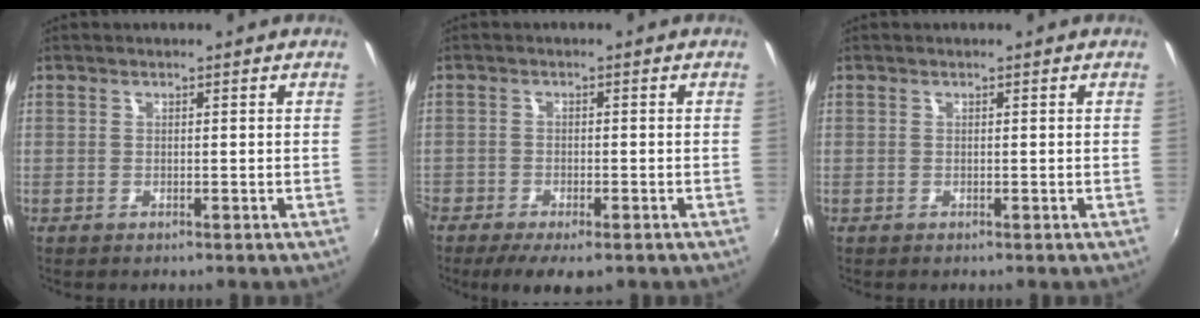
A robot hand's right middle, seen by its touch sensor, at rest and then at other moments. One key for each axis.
{"total": 7.3, "fx": -5.2, "fy": 2.7, "fz": 4.3, "tx": -0.107, "ty": -0.029, "tz": -0.090}
{"total": 0.0}